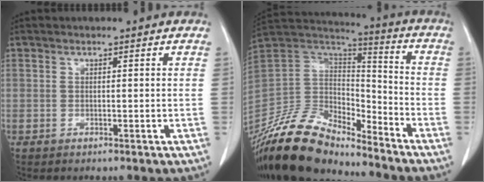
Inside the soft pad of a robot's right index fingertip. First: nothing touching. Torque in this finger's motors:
{"motor_torque": [0.14, -0.47, 0.02, -0.07]}